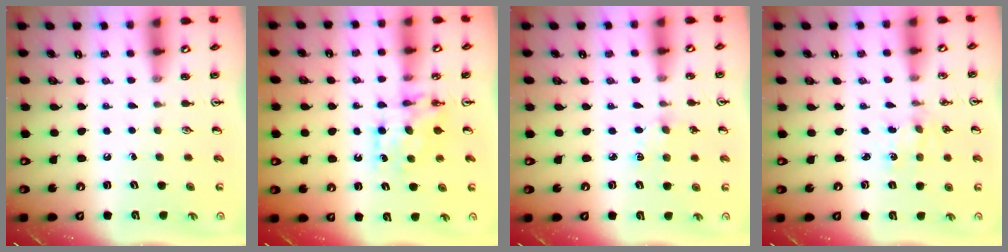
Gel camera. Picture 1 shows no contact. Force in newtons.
{"total": 7.9, "press": 7.9, "slide": 0.5}
{"total": 3.7, "press": 3.7, "slide": 0.5}
{"total": 0.9, "press": 0.9, "slide": 0.2}